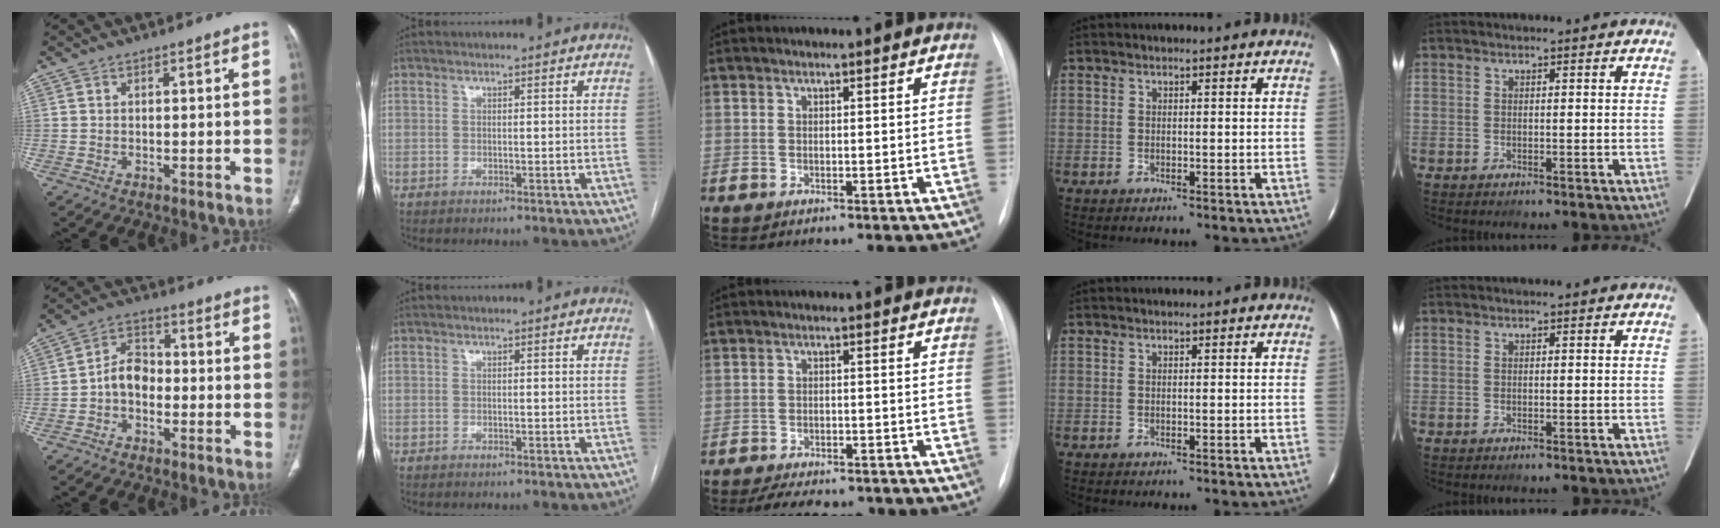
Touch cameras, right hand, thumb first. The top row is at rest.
{"thumb": {"total": 6.0, "force": [-1.5, 4.4, 3.8], "torque": [-0.049, 0.025, -0.039]}, "middle": {"total": 9.8, "force": [-8.5, 3.2, 3.9], "torque": [-0.058, 0.001, -0.114]}}